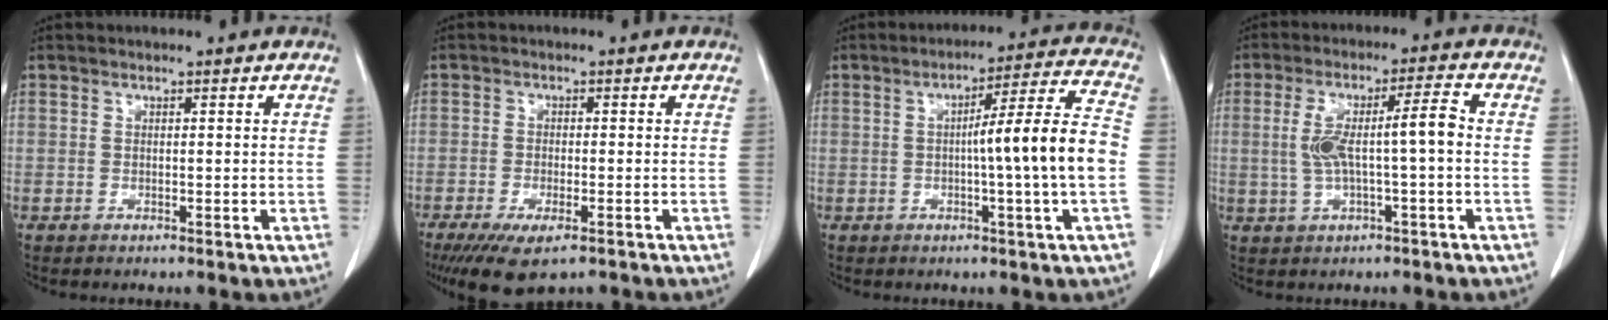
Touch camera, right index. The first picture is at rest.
{"total": 7.8, "force": [-5.2, 2.4, 5.4], "torque": [-0.085, -0.017, -0.080]}
{"total": 11.5, "force": [-1.3, -1.3, 11.3], "torque": [-0.171, 0.010, -0.022]}
{"total": 7.8, "force": [-0.1, 0.9, 7.8], "torque": [-0.149, 0.026, 0.001]}